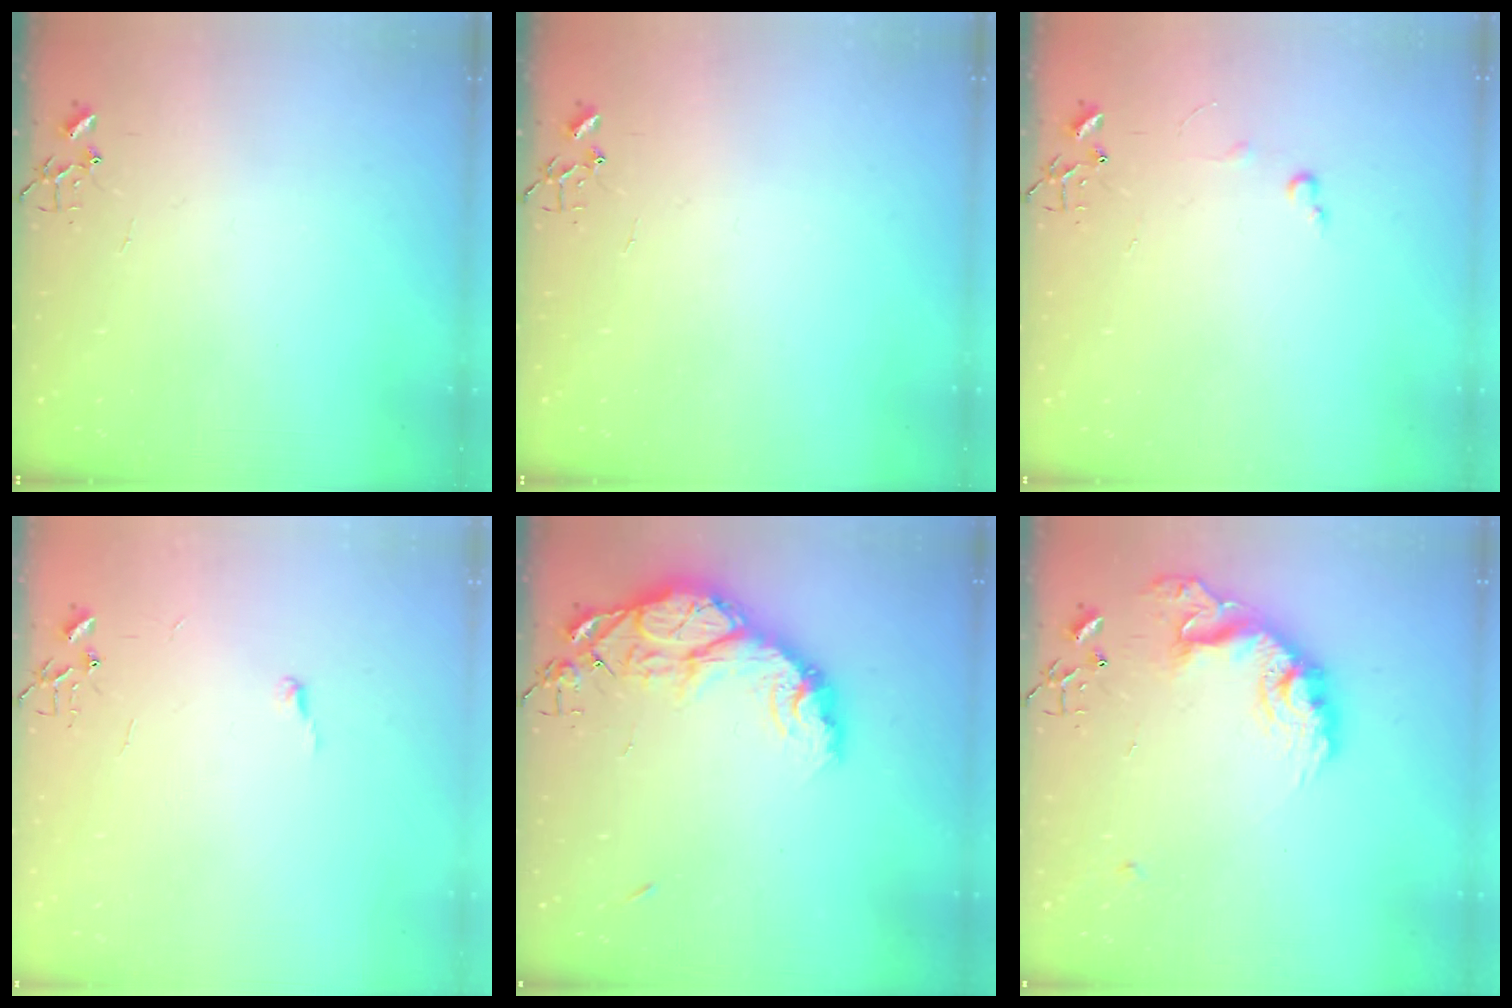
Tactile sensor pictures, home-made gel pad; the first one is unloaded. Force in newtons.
{"total": 0.0}
{"total": 4.2, "press": 4.2, "slide": 0.6}
{"total": 3.7, "press": 3.7, "slide": 0.3}
{"total": 15.3, "press": 15.2, "slide": 1.3}
{"total": 17.2, "press": 17.2, "slide": 1.2}